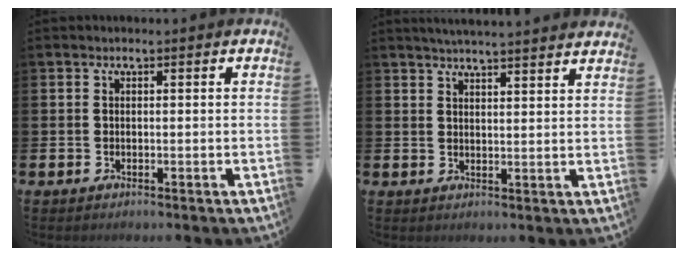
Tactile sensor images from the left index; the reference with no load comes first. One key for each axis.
{"total": 3.9, "fx": 3.8, "fy": -0.7, "fz": 0.3, "tx": -0.009, "ty": -0.024, "tz": 0.068}